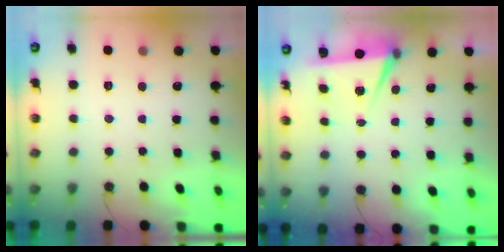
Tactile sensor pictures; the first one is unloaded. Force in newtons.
{"total": 5.6, "press": 3.7, "slide": 4.3}